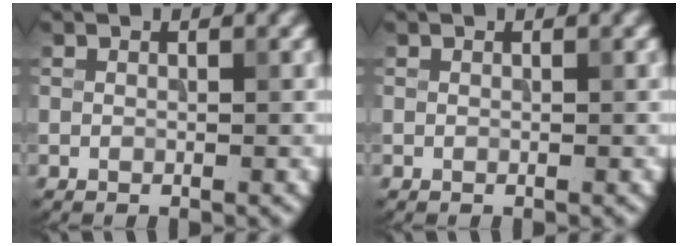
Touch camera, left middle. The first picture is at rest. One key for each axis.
{"total": 0.0}